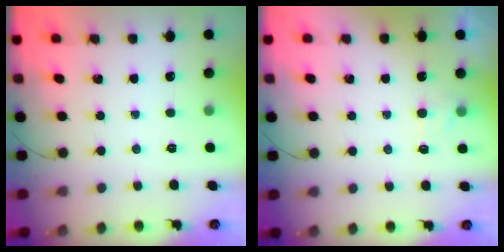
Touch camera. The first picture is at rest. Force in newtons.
{"total": 2.0, "press": 1.6, "slide": 1.2}